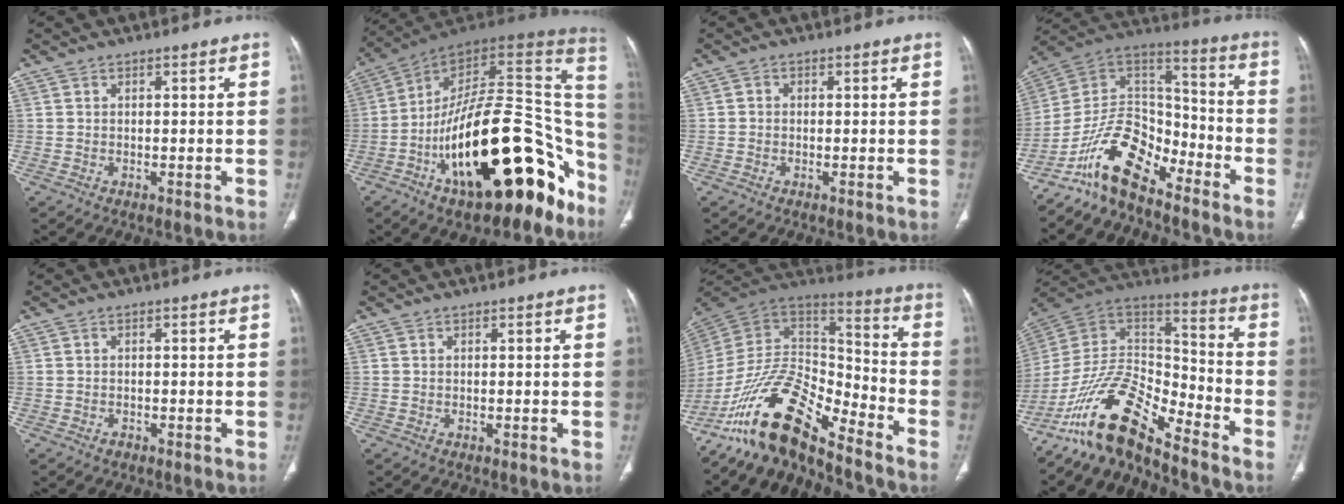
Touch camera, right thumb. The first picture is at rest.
{"total": 33.8, "force": [-13.8, 15.3, 26.8], "torque": [-0.287, 0.099, -0.212]}
{"total": 1.0, "force": [-0.2, 1.0, 0.4], "torque": [0.000, 0.003, -0.008]}
{"total": 15.3, "force": [-10.9, 7.2, 8.0], "torque": [-0.118, 0.101, -0.208]}
{"total": 0.8, "force": [-0.5, 0.6, 0.3], "torque": [-0.005, 0.001, -0.008]}
{"total": 0.0}
{"total": 19.6, "force": [-14.4, 6.7, 11.4], "torque": [-0.188, 0.100, -0.266]}
{"total": 17.3, "force": [-13.3, 5.7, 9.5], "torque": [-0.159, 0.099, -0.251]}